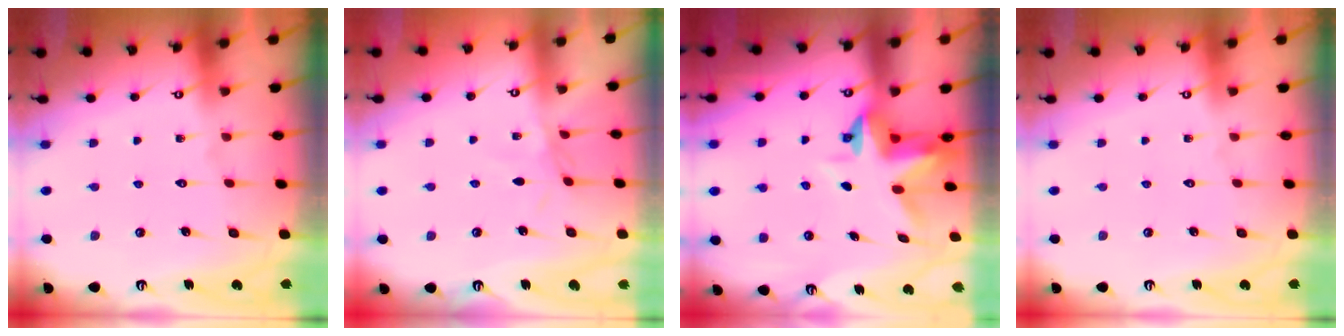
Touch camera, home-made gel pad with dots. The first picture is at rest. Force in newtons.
{"total": 2.2, "press": 2.2, "slide": 0.3}
{"total": 4.5, "press": 4.5, "slide": 0.4}
{"total": 0.0}